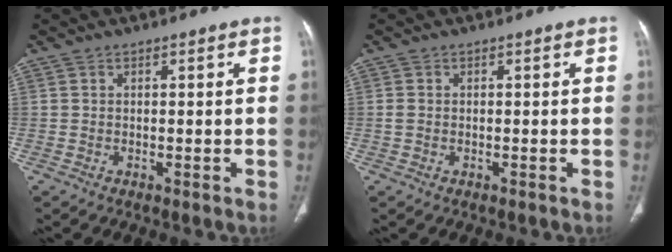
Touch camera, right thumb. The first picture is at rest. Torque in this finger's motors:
{"motor_torque": [0.03, 0.29, 0.01, 0.50, 0.07]}